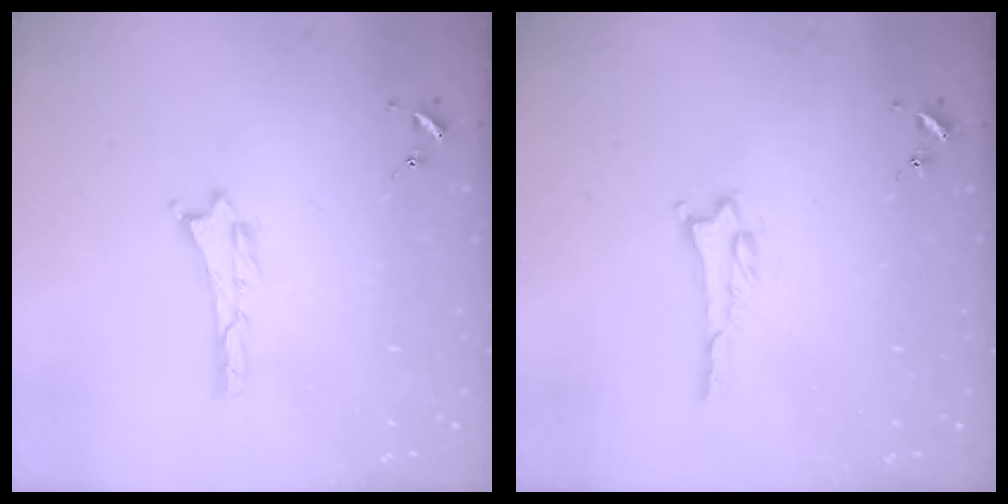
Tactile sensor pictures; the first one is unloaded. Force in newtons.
{"total": 0.5, "press": 0.5, "slide": 0.1}